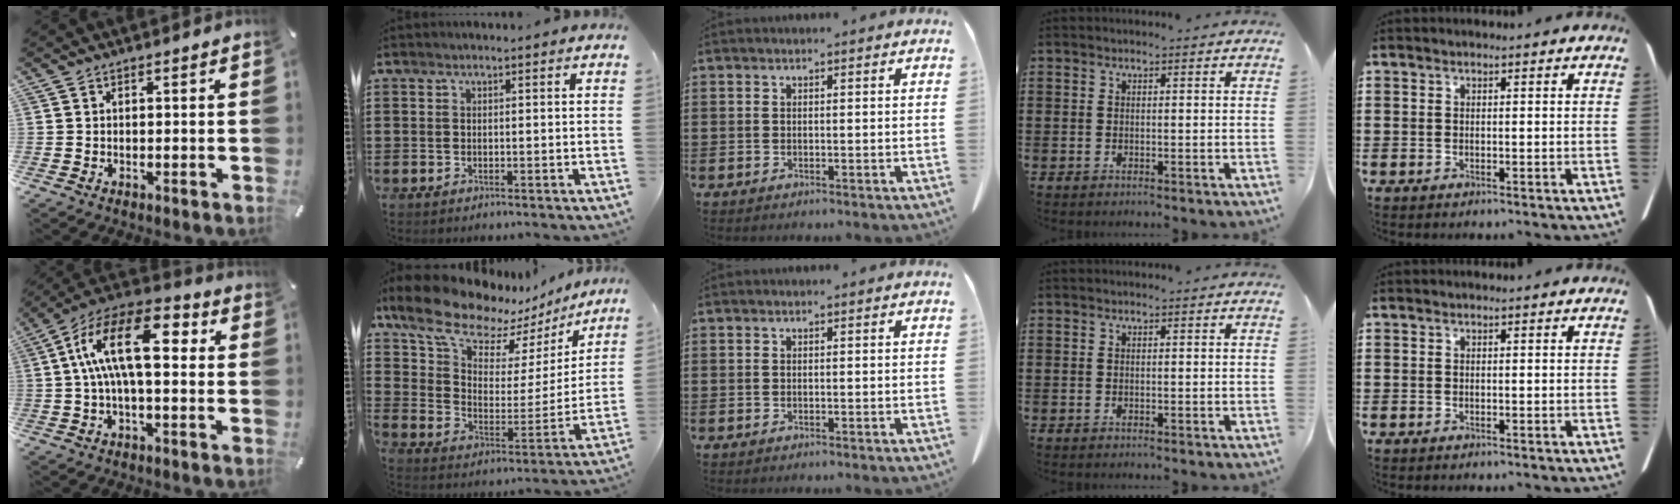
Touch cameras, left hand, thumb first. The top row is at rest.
{"thumb": {"total": 15.2, "force": [2.1, 6.7, 13.5], "torque": [-0.277, 0.003, 0.036]}, "index": {"total": 11.2, "force": [9.1, 4.5, 4.8], "torque": [-0.116, -0.057, 0.157]}}